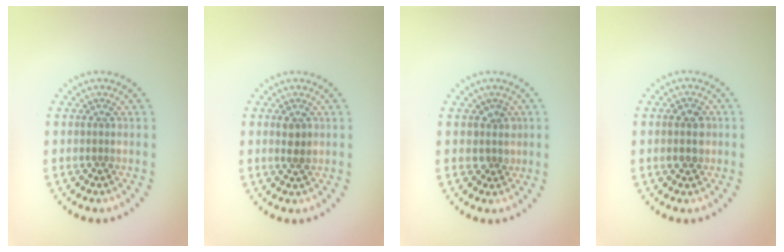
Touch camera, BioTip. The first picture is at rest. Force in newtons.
{"total": 1.3, "press": 1.2, "slide": 0.4}
{"total": 1.6, "press": 1.4, "slide": 0.8}
{"total": 2.6, "press": 2.6, "slide": 0.2}